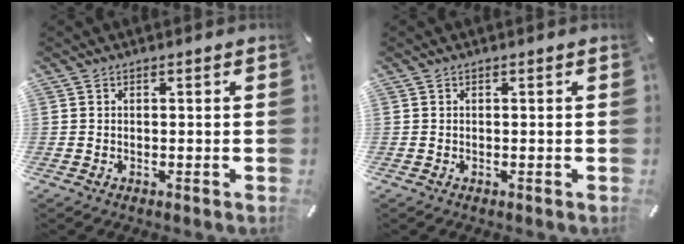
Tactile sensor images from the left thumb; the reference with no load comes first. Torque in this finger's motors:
{"motor_torque": [0.00, 0.00, -0.01, -0.03, 0.00]}